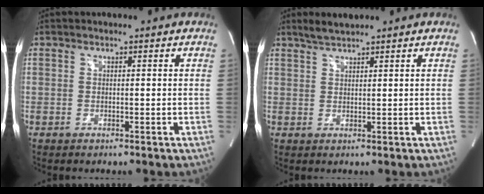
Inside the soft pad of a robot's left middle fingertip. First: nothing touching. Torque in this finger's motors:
{"motor_torque": [0.13, -0.02, -0.06, 0.02]}